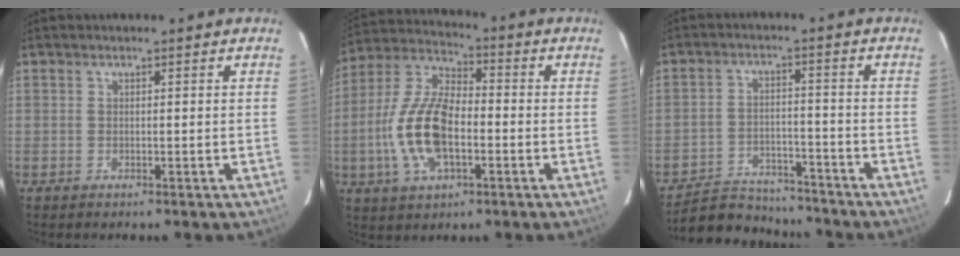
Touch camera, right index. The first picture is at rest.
{"total": 14.9, "force": [-3.4, 7.0, 12.7], "torque": [-0.271, 0.005, -0.065]}
{"total": 13.3, "force": [-12.1, 4.0, 3.5], "torque": [-0.096, 0.009, -0.180]}